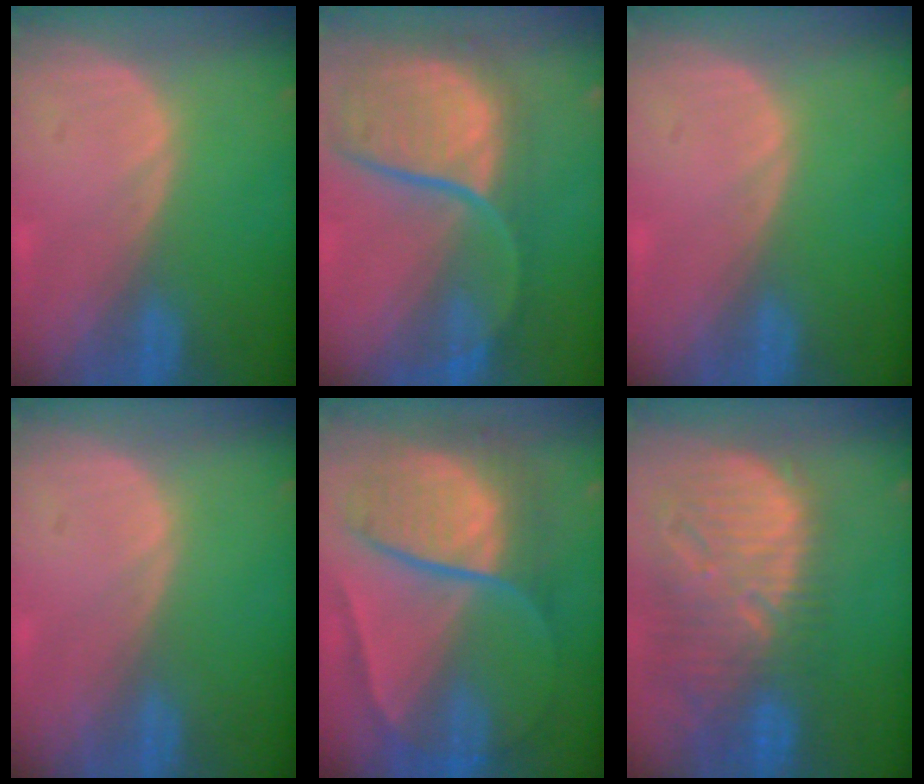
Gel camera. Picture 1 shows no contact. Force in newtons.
{"total": 12.0, "press": 9.9, "slide": 6.8}
{"total": 0.0}
{"total": 0.0}
{"total": 10.4, "press": 10.3, "slide": 1.1}
{"total": 13.3, "press": 11.5, "slide": 6.7}